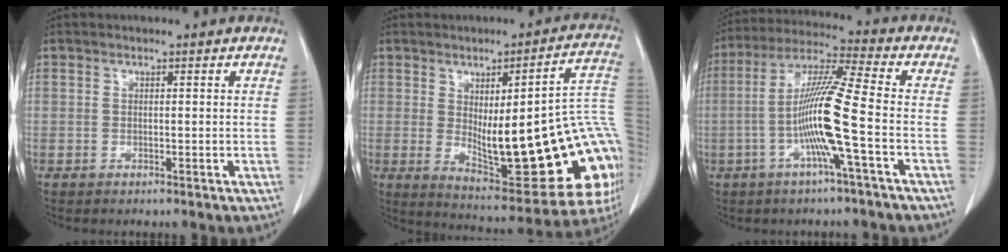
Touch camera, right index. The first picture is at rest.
{"total": 26.3, "force": [-2.7, 6.0, 25.5], "torque": [-0.251, 0.004, -0.023]}
{"total": 11.8, "force": [-3.0, -1.0, 11.4], "torque": [-0.221, 0.004, -0.065]}